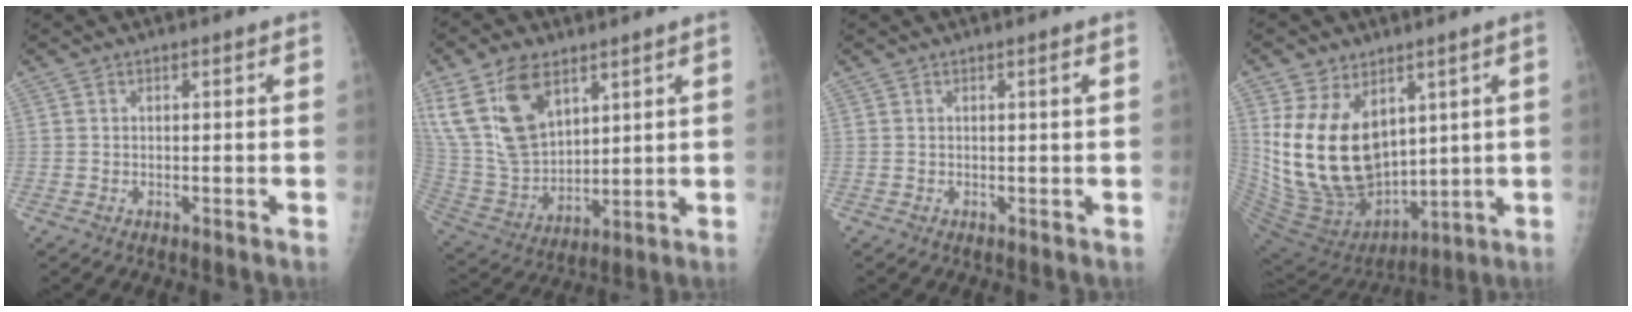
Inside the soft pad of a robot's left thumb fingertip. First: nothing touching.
{"total": 17.6, "force": [8.9, 9.5, 11.9], "torque": [-0.214, -0.035, 0.188]}
{"total": 1.0, "force": [0.3, -0.3, 0.9], "torque": [-0.019, -0.002, 0.006]}
{"total": 20.3, "force": [5.1, 13.2, 14.5], "torque": [-0.246, -0.043, 0.129]}